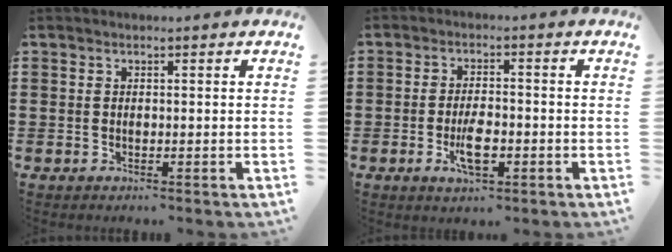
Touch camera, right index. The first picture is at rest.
{"total": 4.8, "force": [-1.5, 1.8, 4.1], "torque": [-0.081, 0.003, -0.029]}